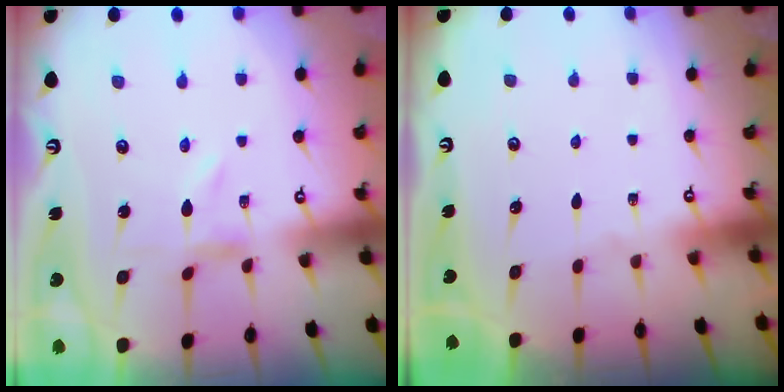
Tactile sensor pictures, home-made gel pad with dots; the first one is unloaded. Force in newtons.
{"total": 0.0}